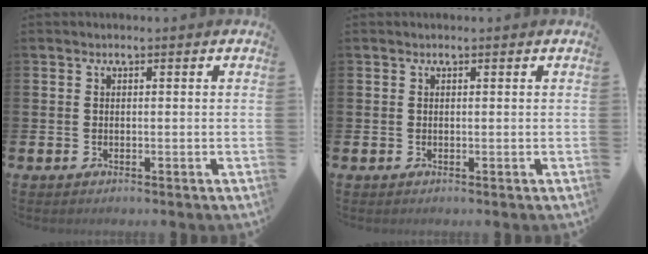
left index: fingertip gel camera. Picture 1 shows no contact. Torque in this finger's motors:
{"motor_torque": [-0.14, 0.14, -0.01, -0.01]}